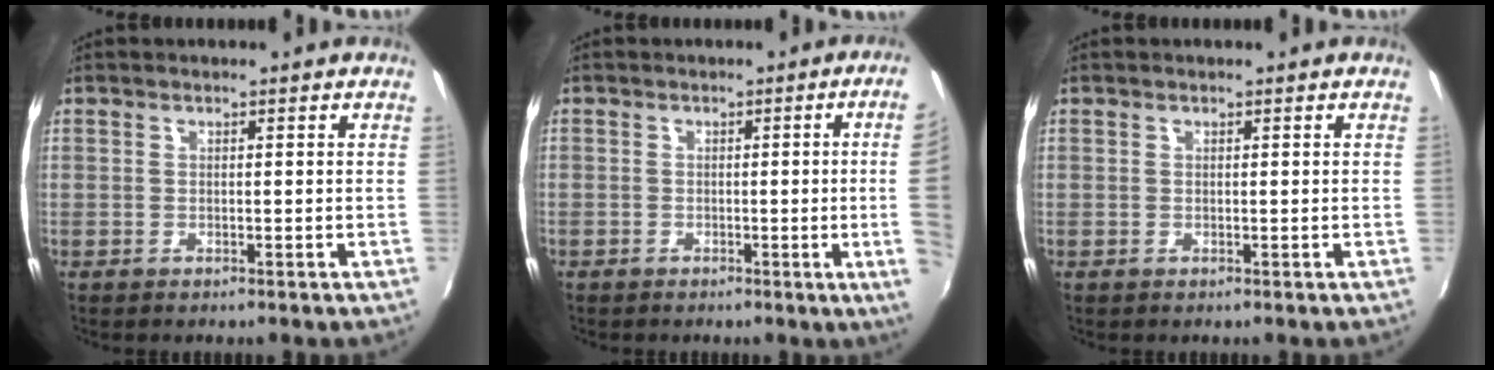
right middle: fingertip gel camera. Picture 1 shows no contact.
{"total": 7.9, "force": [-0.4, -1.4, 7.8], "torque": [-0.089, -0.006, -0.002]}
{"total": 0.0}